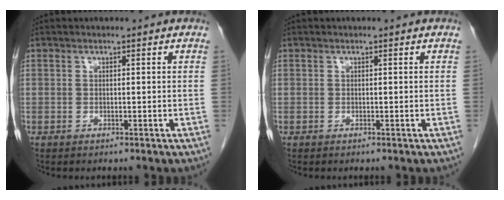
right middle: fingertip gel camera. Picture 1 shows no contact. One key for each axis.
{"total": 0.0}